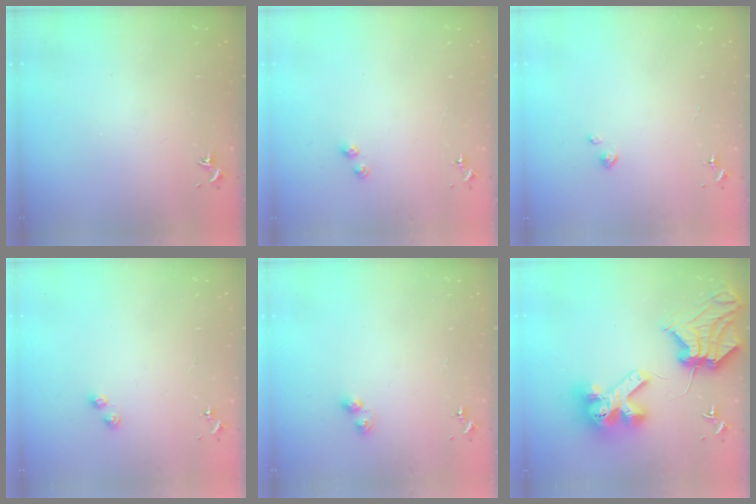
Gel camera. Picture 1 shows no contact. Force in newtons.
{"total": 3.5, "press": 3.4, "slide": 0.4}
{"total": 2.2, "press": 2.2, "slide": 0.3}
{"total": 3.0, "press": 2.9, "slide": 0.4}
{"total": 4.8, "press": 4.5, "slide": 1.7}
{"total": 17.7, "press": 17.6, "slide": 2.3}